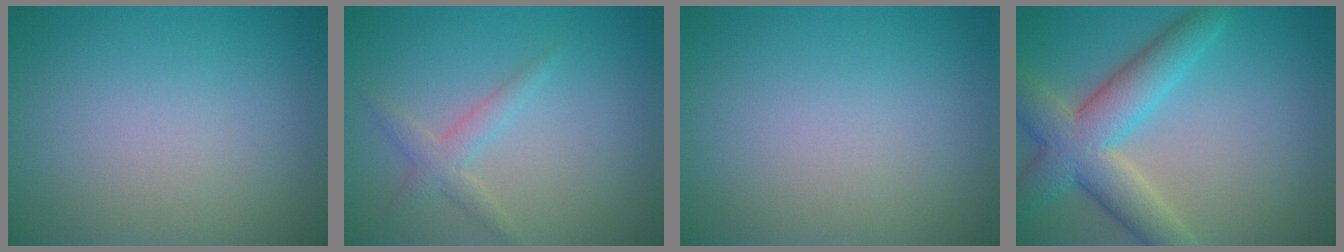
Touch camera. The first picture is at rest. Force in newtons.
{"total": 1.9, "press": 1.9, "slide": 0.1}
{"total": 0.0}
{"total": 7.1, "press": 7.0, "slide": 0.4}